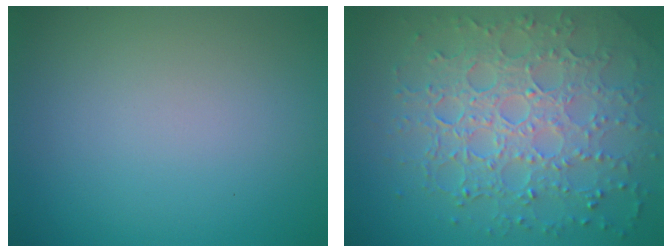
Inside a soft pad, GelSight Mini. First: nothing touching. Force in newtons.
{"total": 7.7, "press": 5.4, "slide": 5.5}